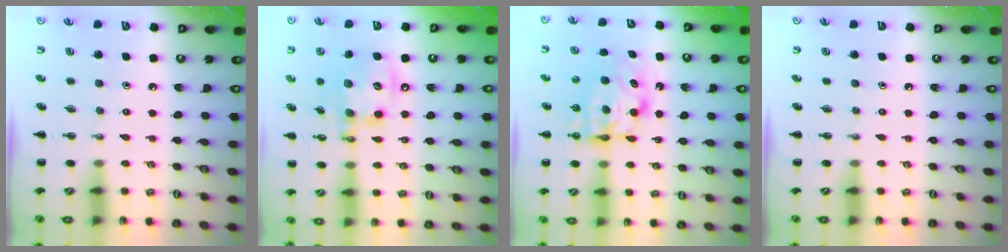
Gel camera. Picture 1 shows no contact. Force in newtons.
{"total": 14.5, "press": 14.1, "slide": 3.2}
{"total": 6.7, "press": 6.6, "slide": 0.6}
{"total": 0.0}